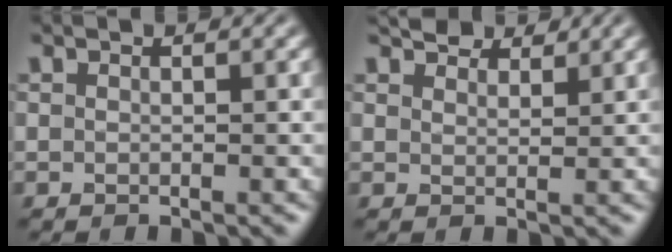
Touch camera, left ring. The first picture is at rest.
{"total": 3.3, "force": [3.0, 1.2, 1.0], "torque": [-0.020, 0.007, 0.042]}